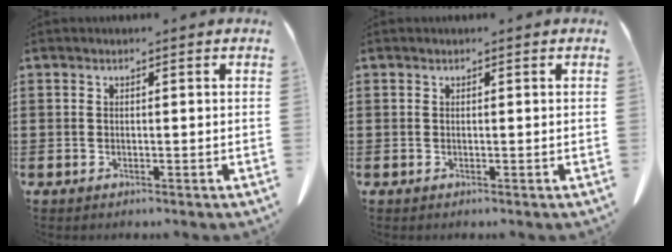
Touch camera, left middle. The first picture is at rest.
{"total": 0.0}